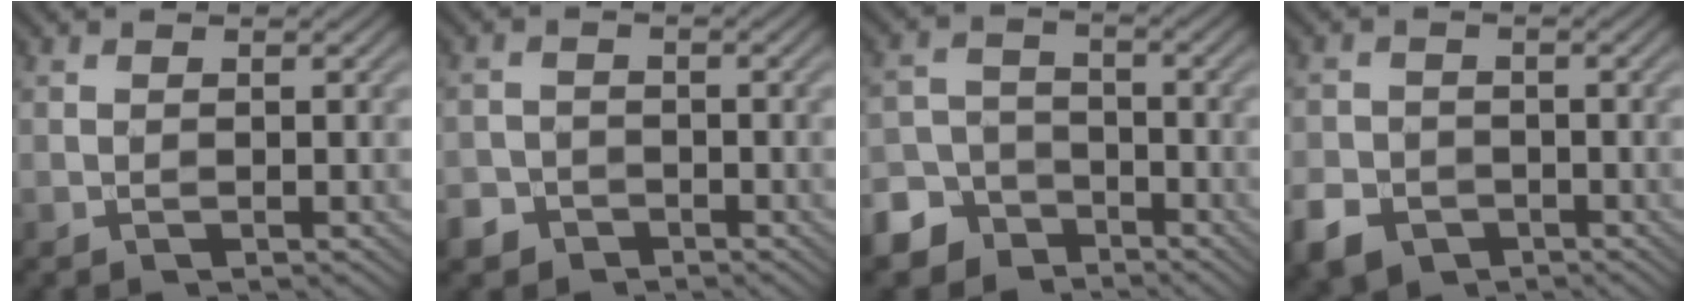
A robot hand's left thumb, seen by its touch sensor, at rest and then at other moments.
{"total": 3.4, "force": [-2.4, 2.3, 0.7], "torque": [-0.008, -0.001, -0.049]}
{"total": 7.1, "force": [-4.9, 4.7, 1.9], "torque": [-0.042, -0.009, -0.108]}
{"total": 5.3, "force": [-3.0, 3.8, 2.1], "torque": [-0.052, -0.010, -0.063]}